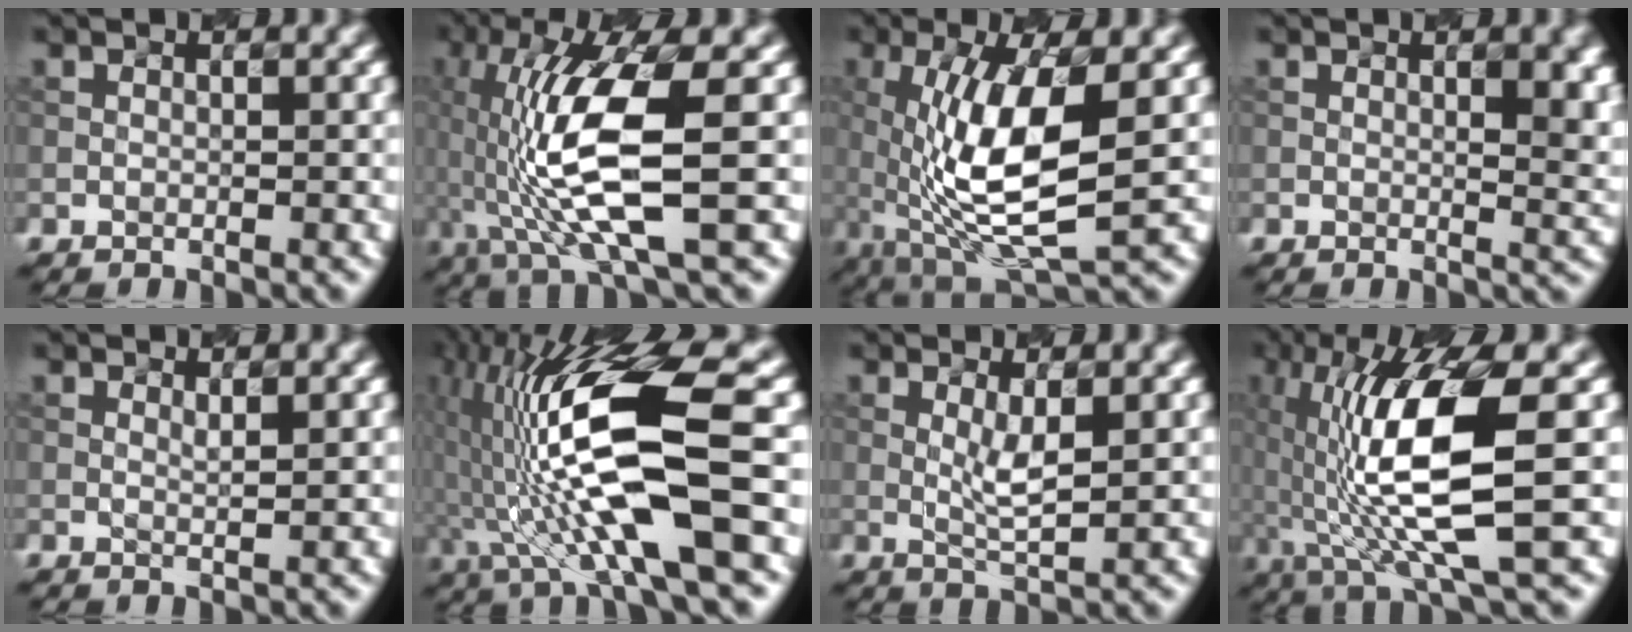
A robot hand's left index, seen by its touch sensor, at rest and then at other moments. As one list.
[{"total": 10.2, "force": [-1.8, 2.3, 9.8], "torque": [-0.197, 0.005, -0.021]}, {"total": 9.3, "force": [-0.7, 3.0, 8.8], "torque": [-0.174, -0.002, 0.000]}, {"total": 5.8, "force": [1.6, 2.4, 5.0], "torque": [-0.028, 0.011, 0.031]}, {"total": 0.5, "force": [0.4, -0.1, 0.3], "torque": [-0.005, 0.004, 0.014]}, {"total": 13.3, "force": [-1.5, 2.5, 13.0], "torque": [-0.248, 0.017, -0.011]}, {"total": 2.3, "force": [0.3, 0.2, 2.2], "torque": [-0.050, -0.006, 0.020]}, {"total": 10.7, "force": [-1.0, 2.3, 10.4], "torque": [-0.194, 0.003, -0.003]}]